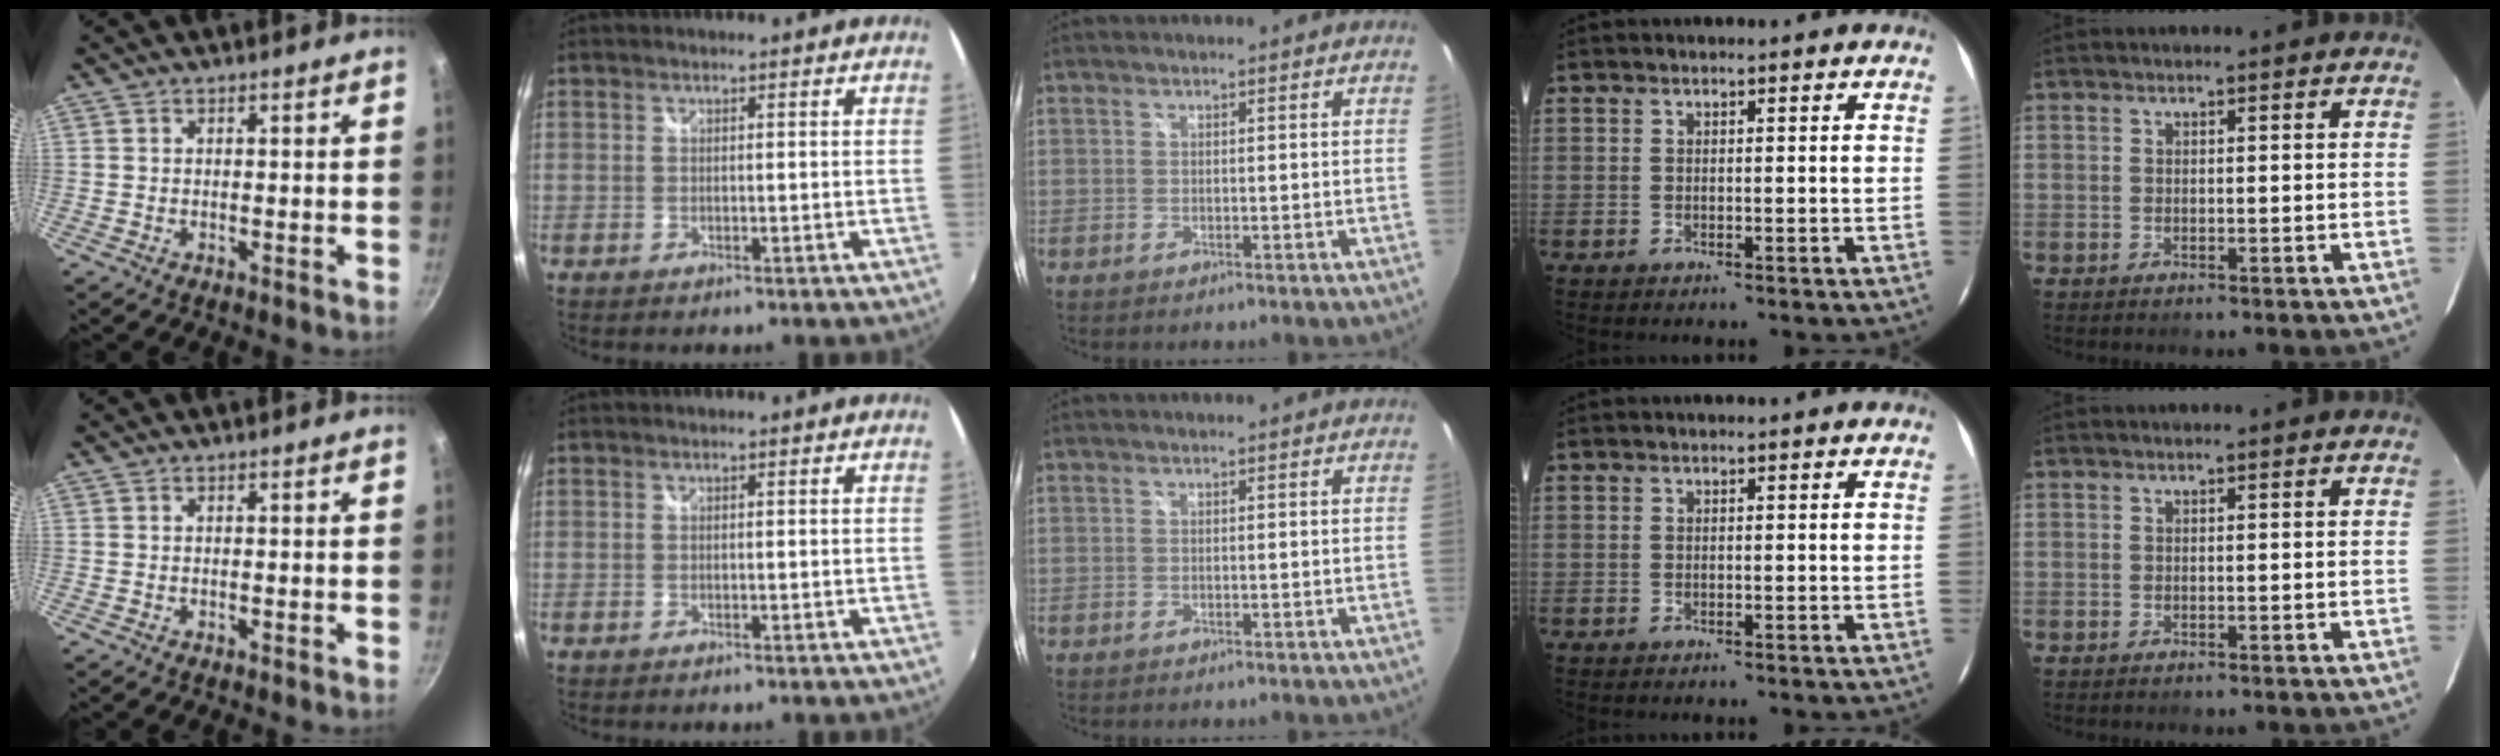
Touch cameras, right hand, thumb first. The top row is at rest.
{}